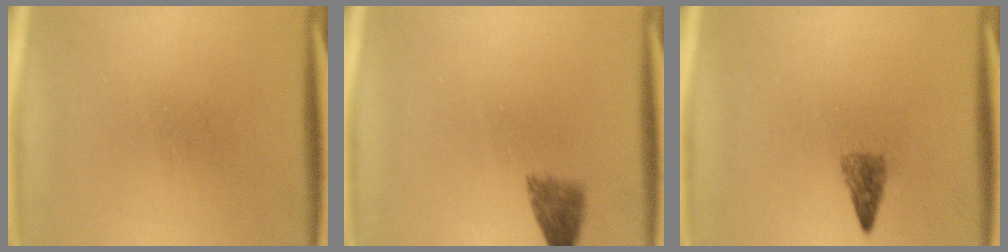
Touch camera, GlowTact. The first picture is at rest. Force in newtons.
{"total": 3.0}
{"total": 2.2}